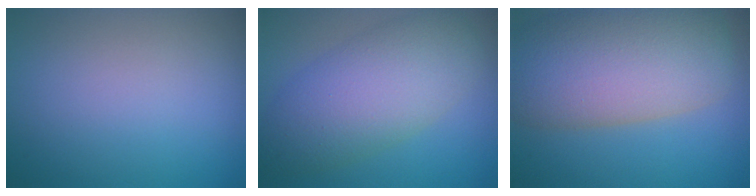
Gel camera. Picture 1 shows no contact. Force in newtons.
{"total": 7.5, "press": 7.5, "slide": 0.3}
{"total": 11.0, "press": 11.0, "slide": 0.8}